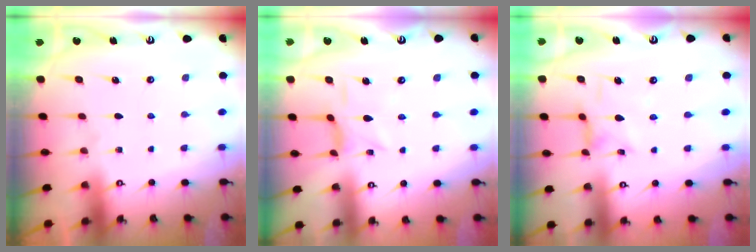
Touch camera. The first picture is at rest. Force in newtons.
{"total": 3.6, "press": 3.5, "slide": 0.8}
{"total": 2.4, "press": 2.4, "slide": 0.3}